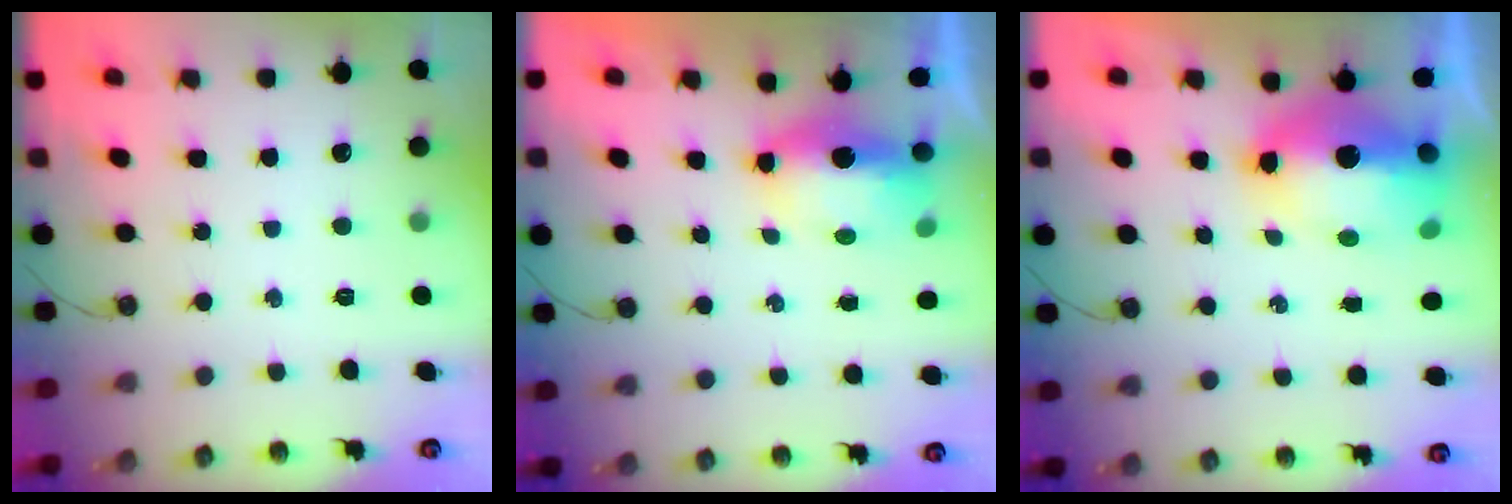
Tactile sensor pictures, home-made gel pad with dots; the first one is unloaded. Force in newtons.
{"total": 7.0, "press": 6.8, "slide": 1.8}
{"total": 15.9, "press": 13.6, "slide": 8.3}